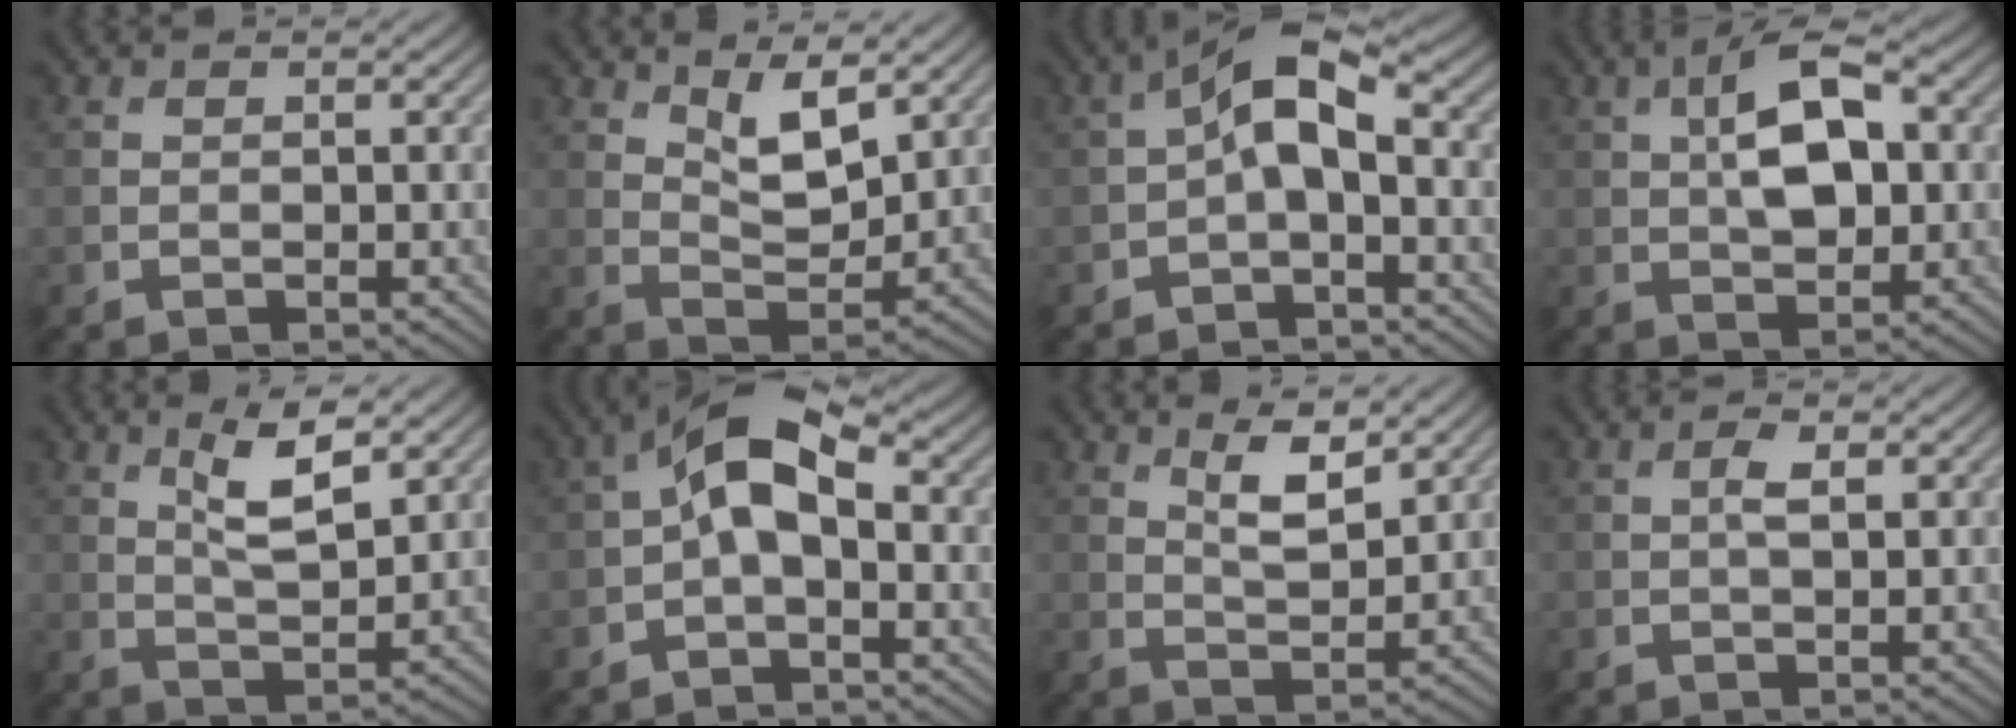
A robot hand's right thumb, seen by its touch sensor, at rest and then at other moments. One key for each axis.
{"total": 6.2, "fx": 3.4, "fy": 2.6, "fz": 4.5, "tx": -0.089, "ty": -0.010, "tz": 0.060}
{"total": 6.0, "fx": -0.3, "fy": 2.9, "fz": 5.2, "tx": -0.098, "ty": 0.013, "tz": -0.014}
{"total": 8.5, "fx": 1.3, "fy": 4.2, "fz": 7.2, "tx": -0.130, "ty": 0.016, "tz": 0.013}
{"total": 5.8, "fx": 2.9, "fy": 1.6, "fz": 4.8, "tx": -0.098, "ty": -0.006, "tz": 0.057}
{"total": 6.7, "fx": 0.0, "fy": 3.6, "fz": 5.7, "tx": -0.111, "ty": 0.017, "tz": -0.010}
{"total": 5.0, "fx": 2.9, "fy": 1.6, "fz": 3.8, "tx": -0.080, "ty": -0.007, "tz": 0.056}
{"total": 1.9, "fx": 0.4, "fy": 0.7, "fz": 1.8, "tx": -0.036, "ty": 0.002, "tz": 0.006}